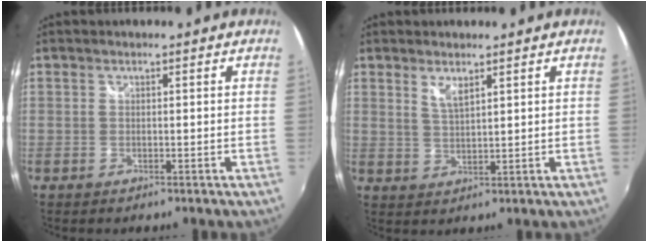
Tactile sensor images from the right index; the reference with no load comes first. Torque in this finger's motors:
{"motor_torque": [0.01, 0.06, 0.18, 0.02]}